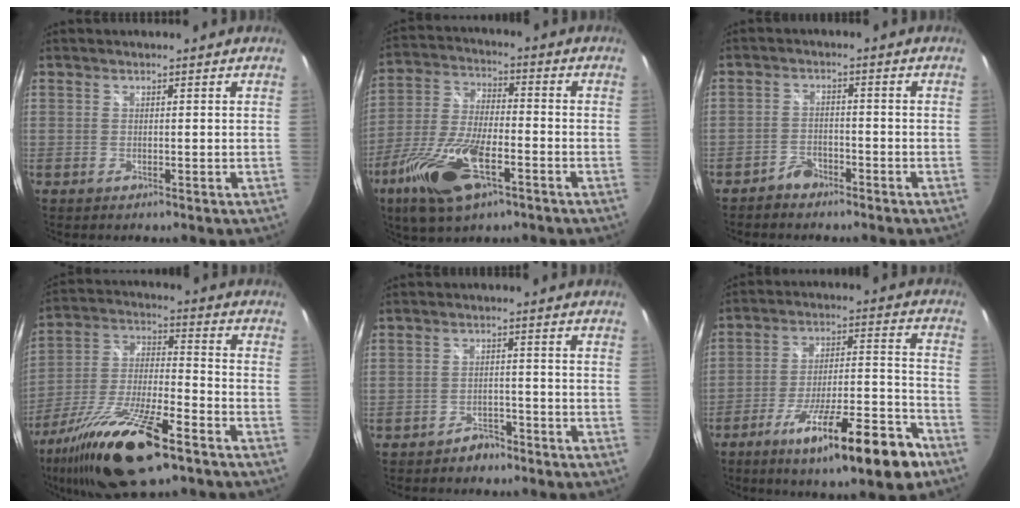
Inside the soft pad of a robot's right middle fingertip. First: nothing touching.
{"total": 16.2, "force": [-8.3, 6.3, 12.4], "torque": [-0.268, -0.027, -0.158]}
{"total": 3.5, "force": [-2.9, 1.8, 0.7], "torque": [-0.025, 0.007, -0.052]}
{"total": 20.9, "force": [-12.8, 5.7, 15.5], "torque": [-0.305, -0.041, -0.233]}
{"total": 3.5, "force": [-2.9, 2.0, 0.6], "torque": [-0.017, 0.009, -0.040]}
{"total": 19.1, "force": [-12.1, 3.1, 14.4], "torque": [-0.241, -0.032, -0.189]}